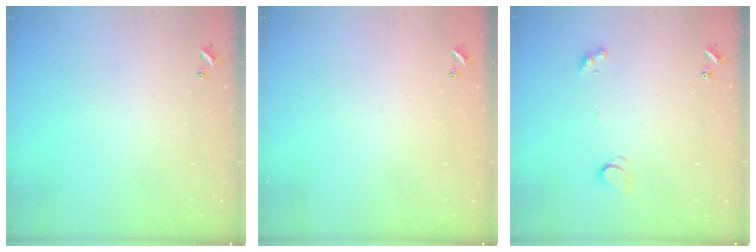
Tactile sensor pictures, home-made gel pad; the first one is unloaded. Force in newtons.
{"total": 2.8, "press": 2.8, "slide": 0.1}
{"total": 2.6, "press": 2.6, "slide": 0.5}